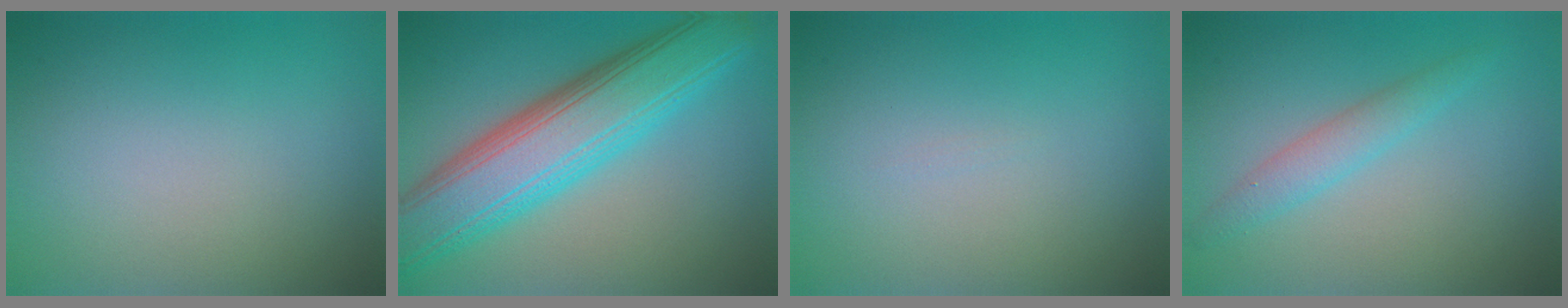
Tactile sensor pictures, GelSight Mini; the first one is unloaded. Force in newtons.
{"total": 10.2, "press": 10.2, "slide": 0.4}
{"total": 0.0}
{"total": 2.2, "press": 2.2, "slide": 0.1}